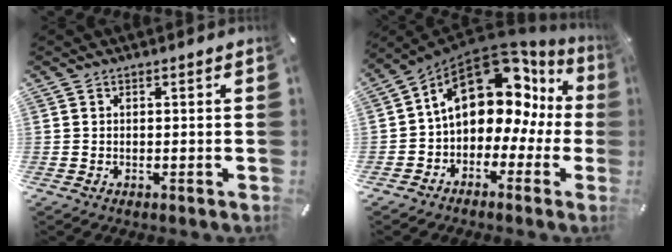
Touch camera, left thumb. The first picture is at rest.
{"total": 15.7, "force": [7.0, 10.0, 9.9], "torque": [-0.147, -0.047, 0.116]}